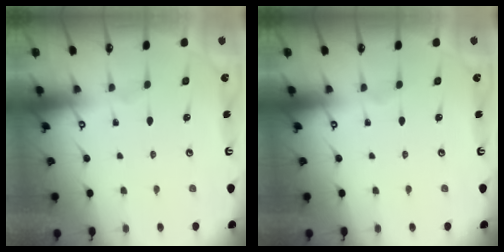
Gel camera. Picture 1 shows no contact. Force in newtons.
{"total": 0.0}